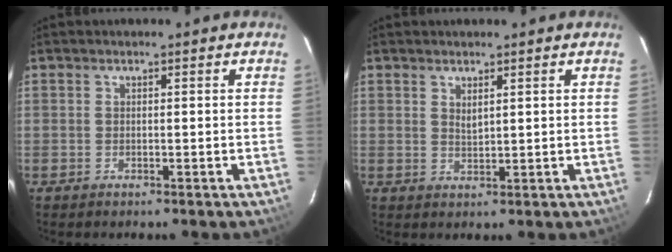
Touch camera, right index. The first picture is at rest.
{"total": 2.1, "force": [1.2, 0.8, 1.6], "torque": [-0.024, 0.001, 0.023]}